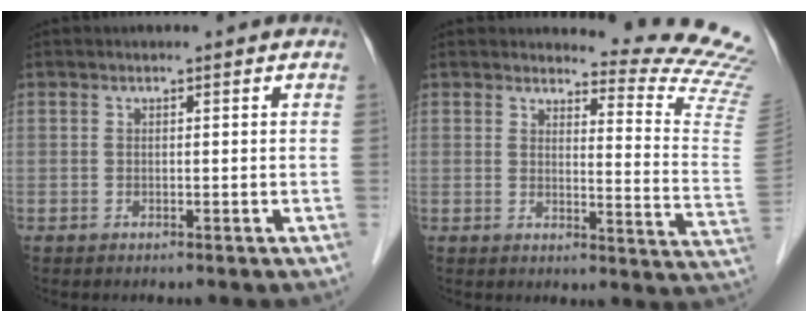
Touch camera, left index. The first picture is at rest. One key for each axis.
{"total": 12.1, "fx": 11.8, "fy": -2.1, "fz": 1.0, "tx": -0.013, "ty": -0.136, "tz": 0.117}